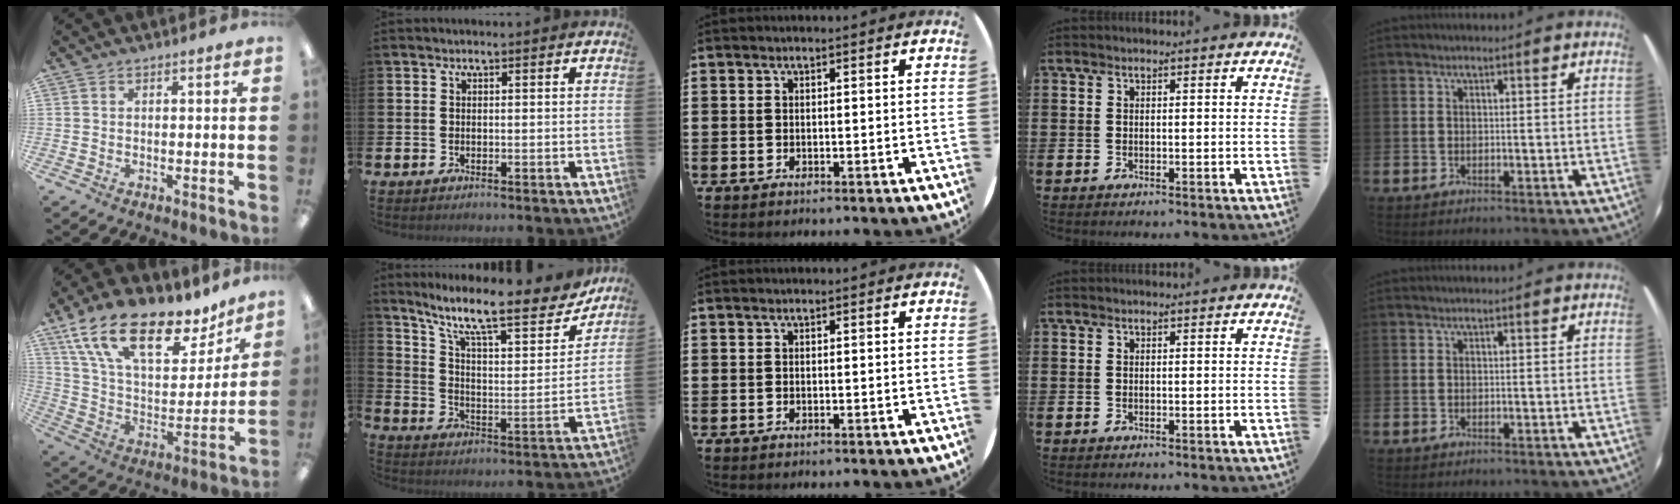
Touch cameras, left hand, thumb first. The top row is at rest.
{"thumb": {"total": 21.9, "force": [13.9, 10.0, 13.6], "torque": [-0.240, -0.073, 0.247]}, "index": {"total": 13.3, "force": [10.3, 3.6, 7.5], "torque": [-0.156, -0.064, 0.170]}}